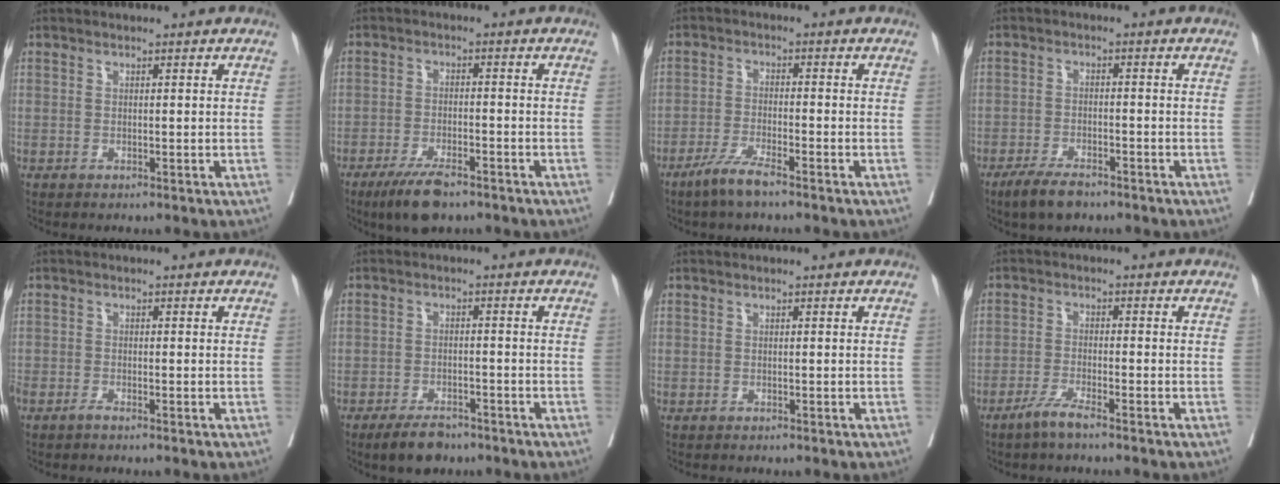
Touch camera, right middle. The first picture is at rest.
{"total": 6.8, "force": [-4.9, 1.8, 4.3], "torque": [-0.079, -0.010, -0.084]}
{"total": 5.0, "force": [-3.7, 0.1, 3.3], "torque": [-0.068, -0.010, -0.073]}
{"total": 5.4, "force": [-4.1, 1.6, 3.1], "torque": [-0.060, -0.005, -0.073]}
{"total": 1.1, "force": [-1.0, 0.0, 0.6], "torque": [-0.013, -0.002, -0.019]}
{"total": 5.1, "force": [-4.0, 2.0, 2.5], "torque": [-0.046, -0.002, -0.064]}
{"total": 0.0}
{"total": 3.5, "force": [-2.7, -0.3, 2.2], "torque": [-0.046, -0.006, -0.056]}